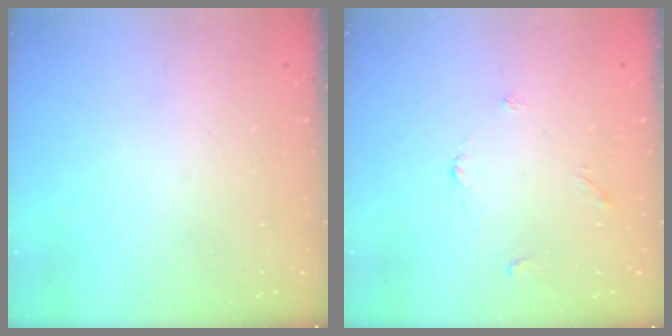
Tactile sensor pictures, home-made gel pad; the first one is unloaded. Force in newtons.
{"total": 2.9, "press": 2.9, "slide": 0.5}